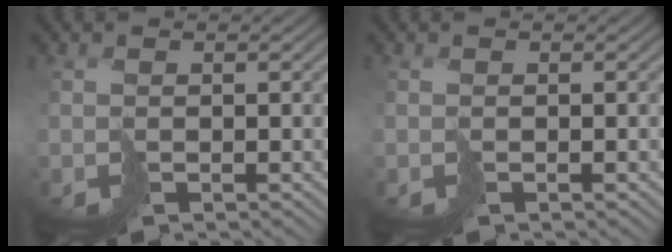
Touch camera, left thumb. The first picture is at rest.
{"total": 0.0}